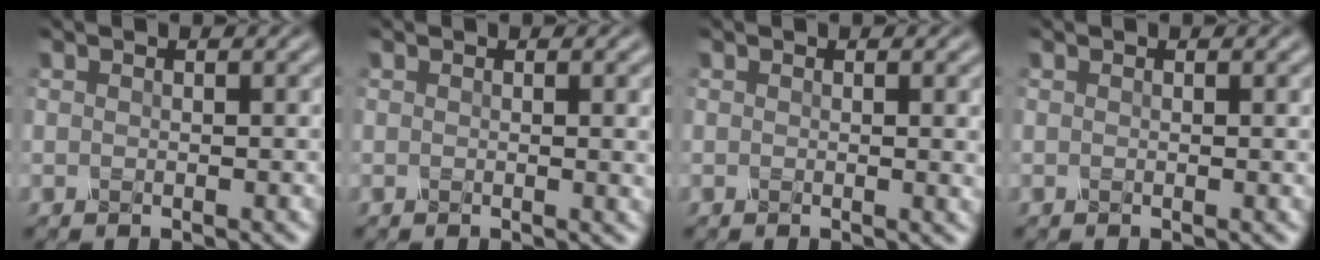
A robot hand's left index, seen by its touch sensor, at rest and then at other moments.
{"total": 2.3, "force": [0.3, 0.8, 2.2], "torque": [-0.016, 0.001, 0.002]}
{"total": 2.5, "force": [0.3, 0.9, 2.3], "torque": [-0.017, 0.001, 0.002]}
{"total": 0.8, "force": [0.1, 0.3, 0.8], "torque": [-0.004, 0.002, 0.000]}